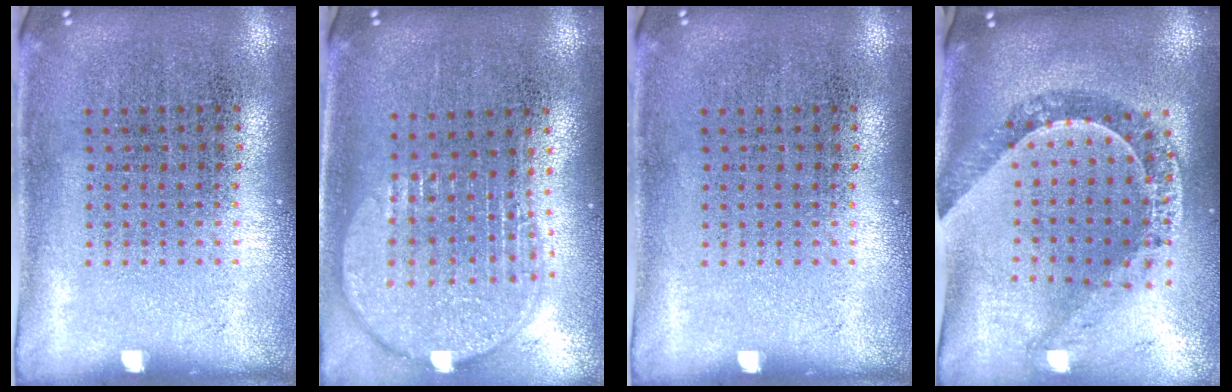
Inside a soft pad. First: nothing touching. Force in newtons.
{"total": 2.0, "press": 1.7, "slide": 1.1}
{"total": 0.0}
{"total": 1.1, "press": 1.1, "slide": 0.3}